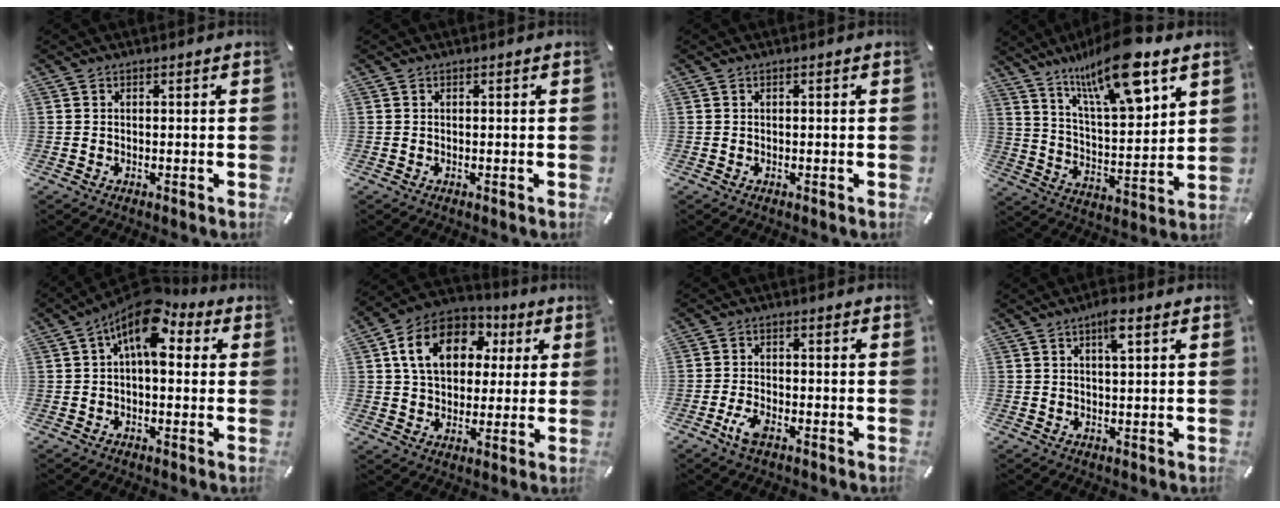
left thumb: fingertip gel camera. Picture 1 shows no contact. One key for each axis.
{"total": 0.0}
{"total": 0.0}
{"total": 17.6, "fx": 12.2, "fy": 5.4, "fz": 11.6, "tx": -0.211, "ty": -0.063, "tz": 0.201}
{"total": 11.5, "fx": 4.4, "fy": 5.5, "fz": 9.1, "tx": -0.137, "ty": -0.026, "tz": 0.075}
{"total": 14.4, "fx": 4.5, "fy": 10.9, "fz": 8.2, "tx": -0.151, "ty": 0.002, "tz": 0.083}
{"total": 4.4, "fx": -2.4, "fy": 1.9, "fz": 3.1, "tx": -0.076, "ty": 0.003, "tz": -0.049}
{"total": 4.5, "fx": 2.2, "fy": 1.0, "fz": 3.8, "tx": -0.065, "ty": -0.001, "tz": 0.033}